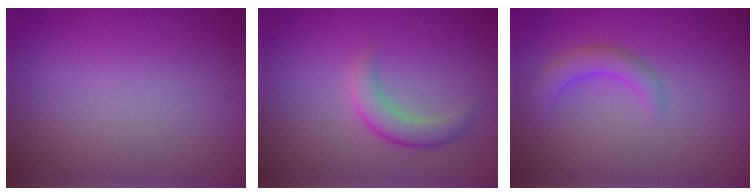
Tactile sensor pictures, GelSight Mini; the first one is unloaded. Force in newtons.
{"total": 2.7, "press": 2.7, "slide": 0.1}
{"total": 2.4, "press": 2.4, "slide": 0.3}